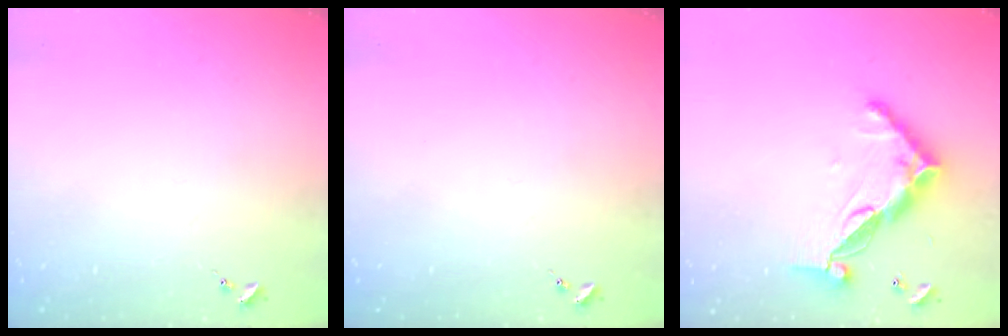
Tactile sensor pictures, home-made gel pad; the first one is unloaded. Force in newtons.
{"total": 0.0}
{"total": 13.7, "press": 13.6, "slide": 1.0}